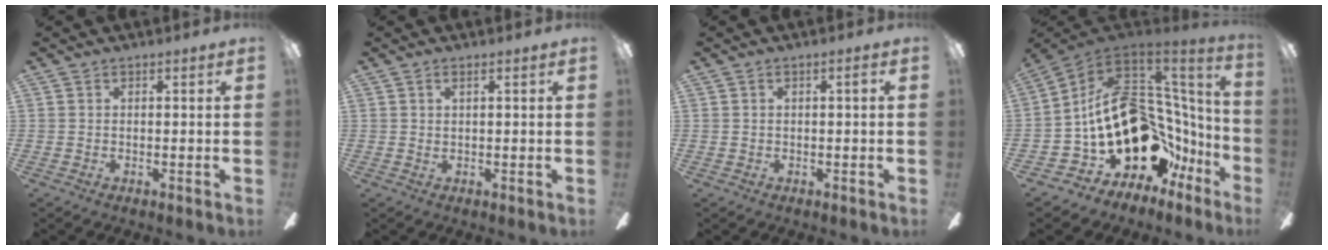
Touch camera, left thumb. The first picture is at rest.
{"total": 1.3, "force": [0.4, 0.3, 1.2], "torque": [-0.025, 0.000, 0.007]}
{"total": 1.1, "force": [0.0, 0.4, 1.0], "torque": [-0.019, 0.006, -0.001]}
{"total": 24.7, "force": [-2.1, 16.3, 18.4], "torque": [-0.337, -0.019, 0.007]}